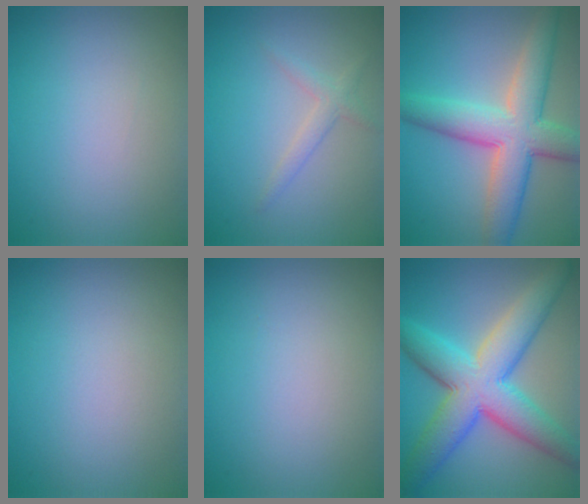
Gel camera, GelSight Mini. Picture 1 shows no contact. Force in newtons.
{"total": 1.6, "press": 1.6, "slide": 0.1}
{"total": 8.0, "press": 8.0, "slide": 0.3}
{"total": 0.0}
{"total": 0.0}
{"total": 9.8, "press": 9.8, "slide": 0.2}